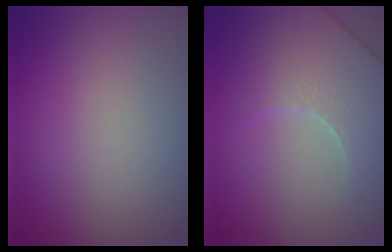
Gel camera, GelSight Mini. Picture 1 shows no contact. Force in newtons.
{"total": 5.3, "press": 5.0, "slide": 1.7}